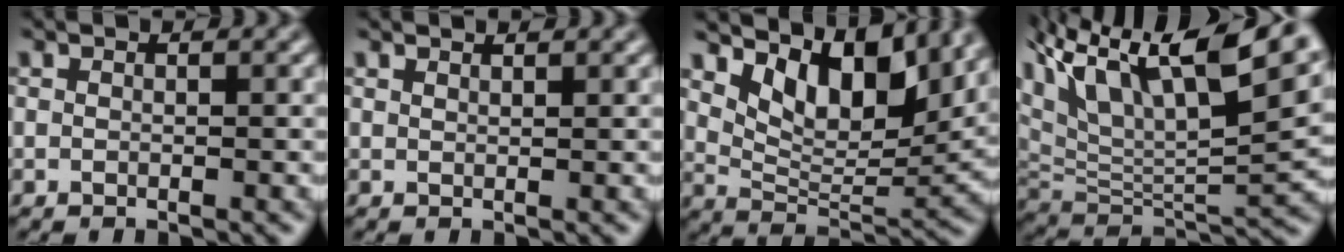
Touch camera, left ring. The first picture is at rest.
{"total": 1.1, "force": [1.0, 0.2, 0.3], "torque": [-0.003, 0.006, 0.008]}
{"total": 9.3, "force": [5.4, 4.2, 6.3], "torque": [-0.106, 0.009, 0.098]}
{"total": 15.0, "force": [8.4, 5.4, 11.2], "torque": [-0.217, 0.054, 0.143]}